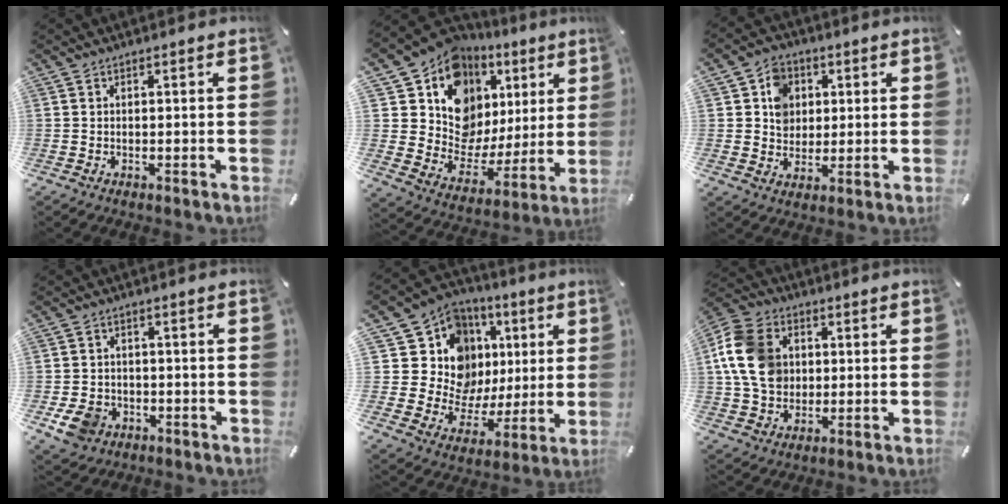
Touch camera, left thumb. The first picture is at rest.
{"total": 13.0, "force": [7.1, 10.2, 4.1], "torque": [-0.066, -0.090, 0.132]}
{"total": 7.5, "force": [1.6, 6.9, 2.6], "torque": [-0.039, 0.005, 0.028]}
{"total": 6.7, "force": [-2.6, 5.5, 2.8], "torque": [-0.062, 0.008, -0.047]}
{"total": 15.6, "force": [5.1, 13.6, 5.8], "torque": [-0.086, -0.058, 0.116]}
{"total": 13.5, "force": [1.2, 11.2, 7.4], "torque": [-0.160, 0.015, 0.023]}